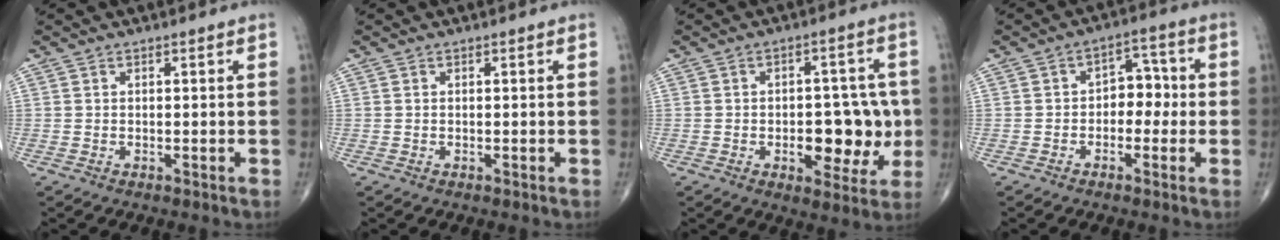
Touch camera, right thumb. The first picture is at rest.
{"total": 0.0}
{"total": 12.2, "force": [-2.0, 6.6, 10.0], "torque": [-0.090, 0.018, -0.017]}
{"total": 5.7, "force": [-0.8, 4.1, 4.0], "torque": [-0.024, 0.028, -0.023]}